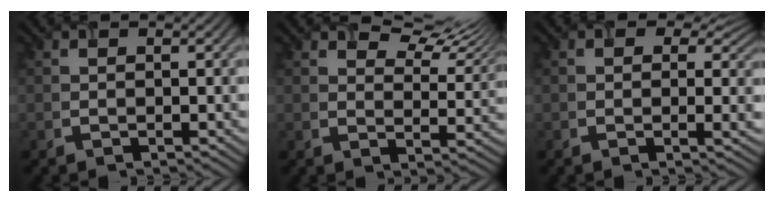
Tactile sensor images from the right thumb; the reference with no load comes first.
{"total": 7.7, "force": [6.2, 2.5, 3.7], "torque": [-0.064, 0.003, 0.097]}
{"total": 3.3, "force": [0.9, 1.9, 2.5], "torque": [-0.031, -0.006, 0.006]}